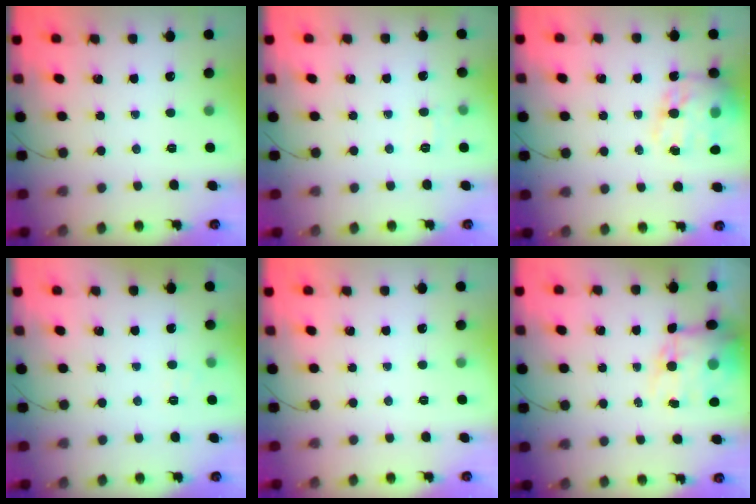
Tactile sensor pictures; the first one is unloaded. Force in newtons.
{"total": 5.8, "press": 5.5, "slide": 1.7}
{"total": 17.9, "press": 17.2, "slide": 5.0}
{"total": 3.9, "press": 3.8, "slide": 1.0}
{"total": 0.0}
{"total": 12.5, "press": 12.0, "slide": 3.2}